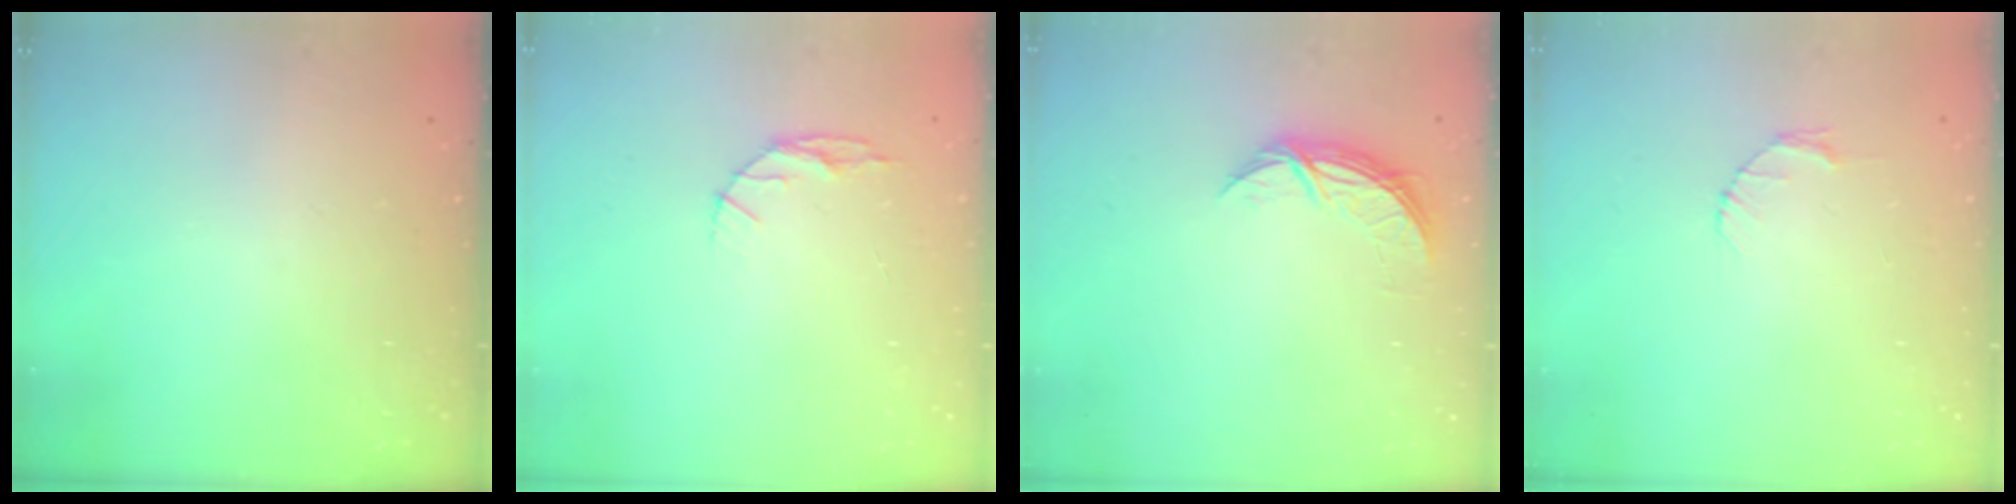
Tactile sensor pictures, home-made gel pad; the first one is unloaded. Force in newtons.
{"total": 4.4, "press": 4.4, "slide": 0.5}
{"total": 6.9, "press": 6.9, "slide": 0.5}
{"total": 2.6, "press": 2.6, "slide": 0.3}